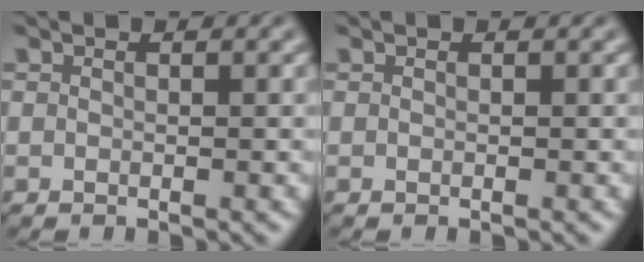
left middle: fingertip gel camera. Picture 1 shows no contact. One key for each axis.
{"total": 0.0}